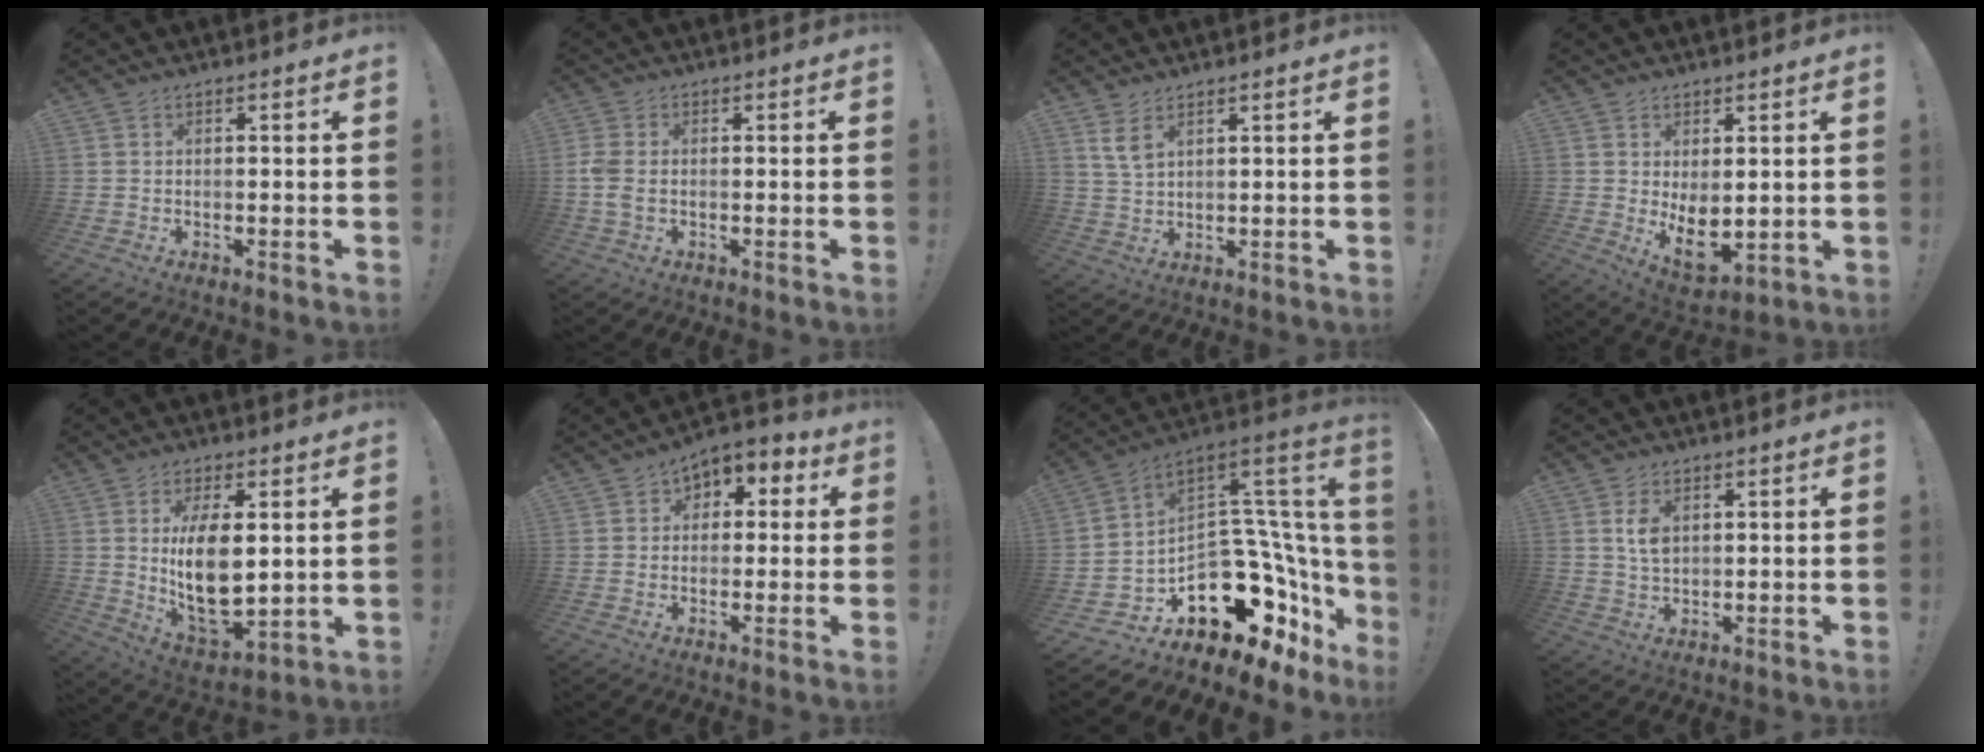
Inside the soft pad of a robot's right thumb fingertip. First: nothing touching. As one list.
[{"total": 4.9, "force": [-0.5, 3.3, 3.6], "torque": [-0.084, 0.005, -0.008]}, {"total": 4.9, "force": [2.9, 2.0, 3.4], "torque": [-0.054, -0.014, 0.051]}, {"total": 9.0, "force": [1.1, 5.0, 7.4], "torque": [-0.100, -0.026, 0.030]}, {"total": 14.5, "force": [2.9, 7.2, 12.3], "torque": [-0.222, -0.039, 0.050]}, {"total": 4.8, "force": [0.6, 4.4, 1.8], "torque": [-0.015, 0.002, 0.012]}, {"total": 17.5, "force": [-7.3, 11.3, 11.3], "torque": [-0.134, -0.001, -0.084]}, {"total": 5.0, "force": [1.5, 3.3, 3.5], "torque": [-0.047, -0.001, 0.024]}]